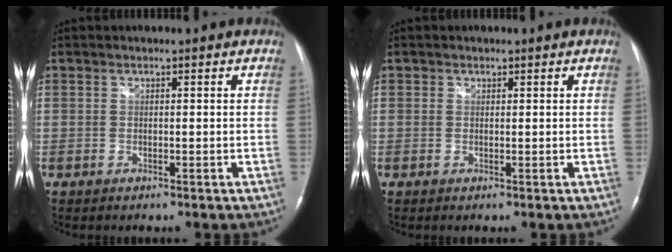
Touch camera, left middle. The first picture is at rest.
{"total": 0.6, "force": [0.3, 0.5, 0.0], "torque": [0.004, -0.001, 0.003]}